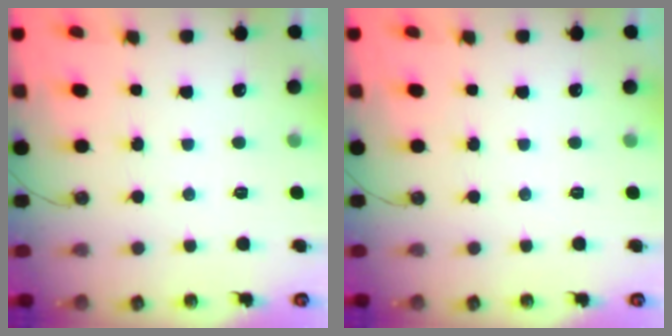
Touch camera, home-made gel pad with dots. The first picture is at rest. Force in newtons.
{"total": 0.0}